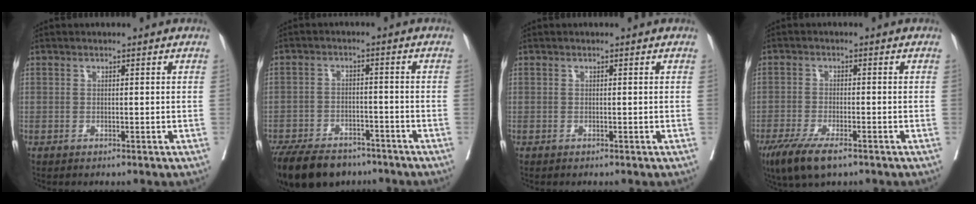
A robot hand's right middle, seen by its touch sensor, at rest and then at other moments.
{"total": 15.0, "force": [-11.7, 7.0, 6.4], "torque": [-0.146, -0.016, -0.172]}
{"total": 0.0}
{"total": 7.7, "force": [-5.2, 1.9, 5.4], "torque": [-0.095, -0.017, -0.088]}